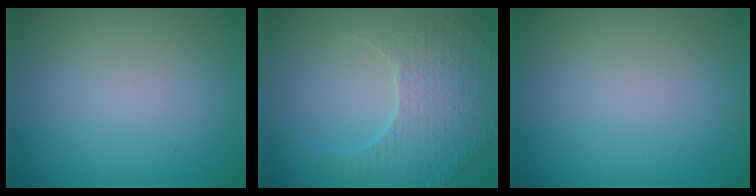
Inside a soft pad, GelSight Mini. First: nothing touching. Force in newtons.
{"total": 5.3, "press": 3.7, "slide": 3.8}
{"total": 0.0}